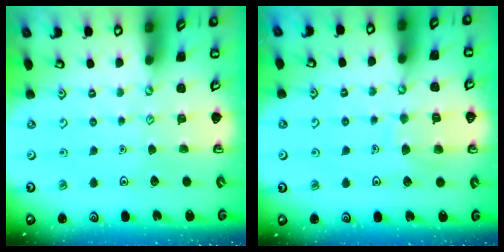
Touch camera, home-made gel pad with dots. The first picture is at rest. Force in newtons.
{"total": 6.7, "press": 6.7, "slide": 0.7}